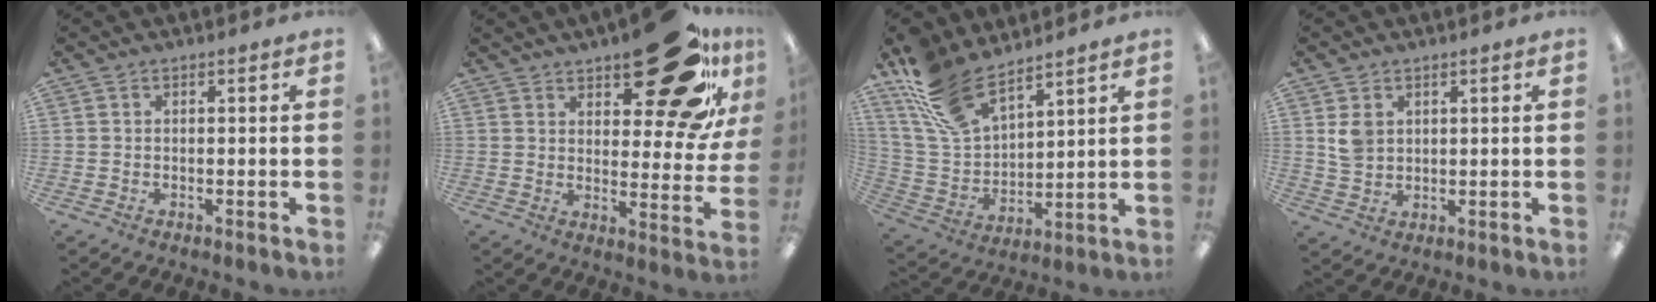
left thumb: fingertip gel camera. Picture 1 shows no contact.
{"total": 23.1, "force": [14.4, 9.5, 15.4], "torque": [-0.197, -0.080, 0.234]}
{"total": 16.5, "force": [12.5, 7.4, 7.8], "torque": [-0.191, -0.055, 0.235]}
{"total": 4.8, "force": [1.9, 3.8, 2.3], "torque": [-0.035, 0.002, 0.035]}